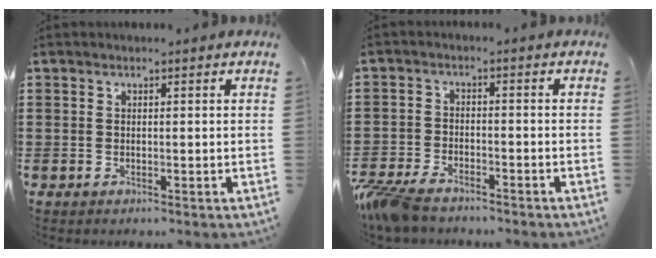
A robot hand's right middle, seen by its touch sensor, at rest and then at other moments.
{"total": 4.9, "force": [-4.4, 1.2, 2.0], "torque": [-0.067, -0.007, -0.094]}